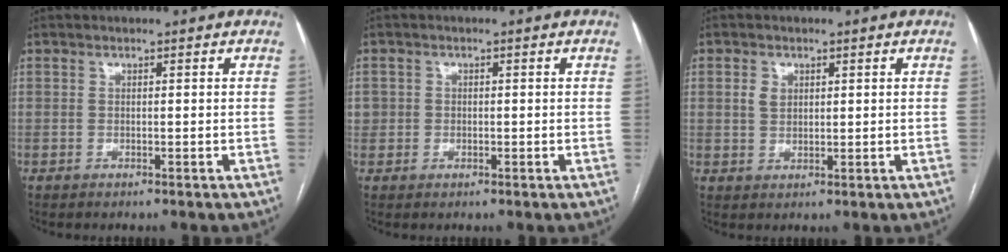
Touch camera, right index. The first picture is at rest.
{"total": 1.9, "force": [0.0, 1.8, 0.4], "torque": [-0.008, 0.008, 0.004]}
{"total": 2.4, "force": [1.0, 1.8, 1.3], "torque": [-0.028, 0.003, 0.022]}